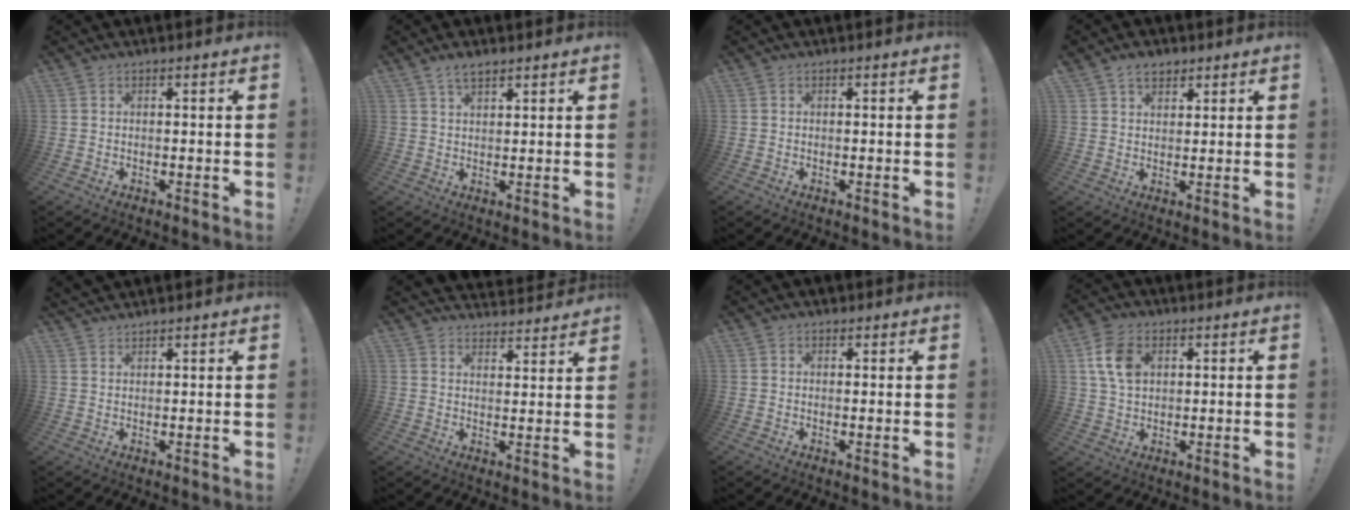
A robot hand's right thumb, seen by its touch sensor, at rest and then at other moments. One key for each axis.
{"total": 3.9, "fx": 2.9, "fy": 1.5, "fz": 2.1, "tx": -0.031, "ty": -0.016, "tz": 0.051}
{"total": 0.0}
{"total": 4.8, "fx": 3.2, "fy": 3.1, "fz": 1.9, "tx": -0.025, "ty": -0.011, "tz": 0.057}
{"total": 2.3, "fx": 2.2, "fy": 0.5, "fz": 0.4, "tx": -0.004, "ty": -0.015, "tz": 0.041}
{"total": 4.0, "fx": 3.6, "fy": 1.5, "fz": 0.8, "tx": -0.007, "ty": -0.032, "tz": 0.065}
{"total": 1.0, "fx": 0.8, "fy": 0.6, "fz": 0.3, "tx": 0.008, "ty": -0.005, "tz": 0.011}
{"total": 9.6, "fx": 2.8, "fy": 6.8, "fz": 6.1, "tx": -0.112, "ty": 0.003, "tz": 0.055}